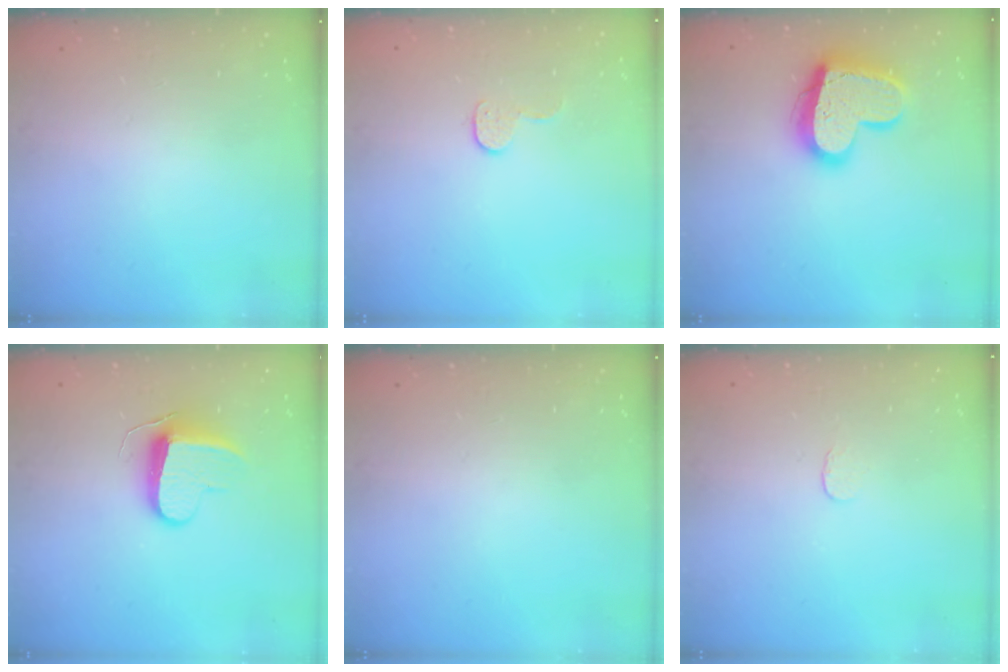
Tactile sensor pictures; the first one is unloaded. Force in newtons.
{"total": 5.7, "press": 5.7, "slide": 0.3}
{"total": 18.2, "press": 18.2, "slide": 1.6}
{"total": 9.5, "press": 9.5, "slide": 0.1}
{"total": 0.0}
{"total": 2.6, "press": 2.6, "slide": 0.2}